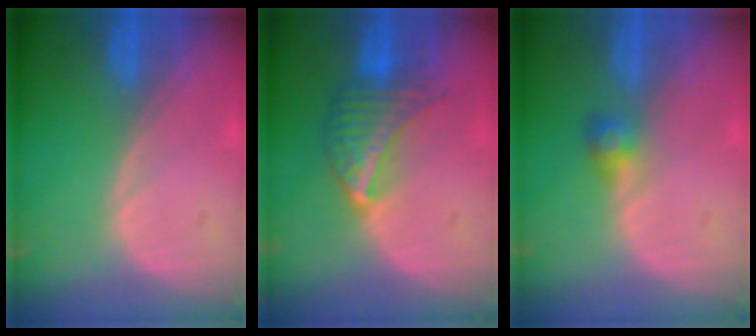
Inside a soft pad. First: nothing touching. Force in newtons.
{"total": 7.1, "press": 6.3, "slide": 3.1}
{"total": 2.6, "press": 2.5, "slide": 0.7}